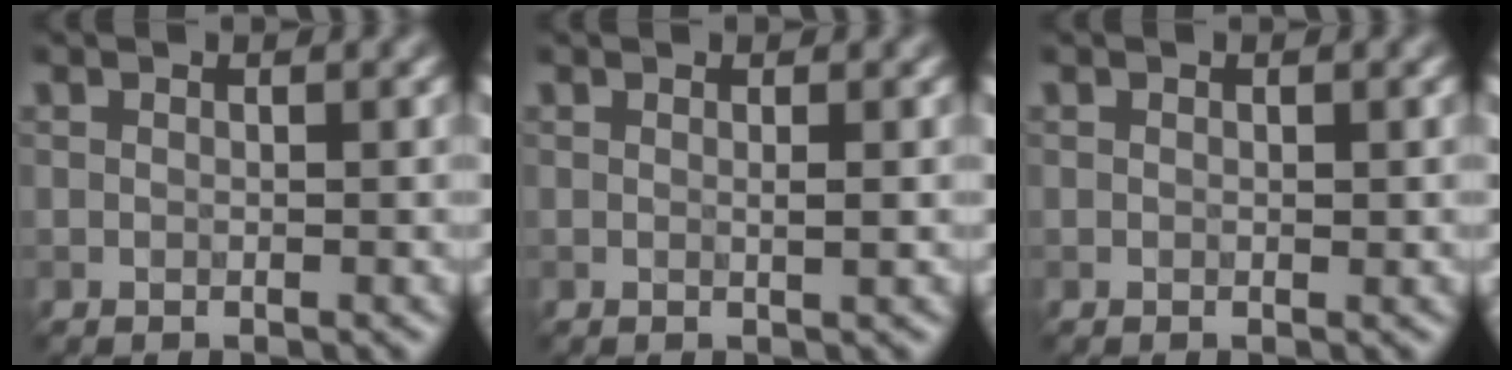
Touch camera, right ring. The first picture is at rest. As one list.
[{"total": 0.8, "force": [0.2, 0.2, 0.8], "torque": [-0.006, 0.002, -0.001]}, {"total": 0.0}]